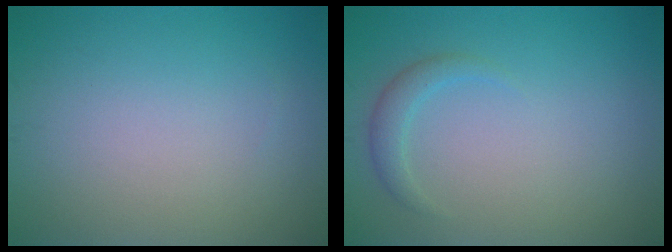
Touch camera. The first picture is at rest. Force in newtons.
{"total": 1.5, "press": 1.5, "slide": 0.1}